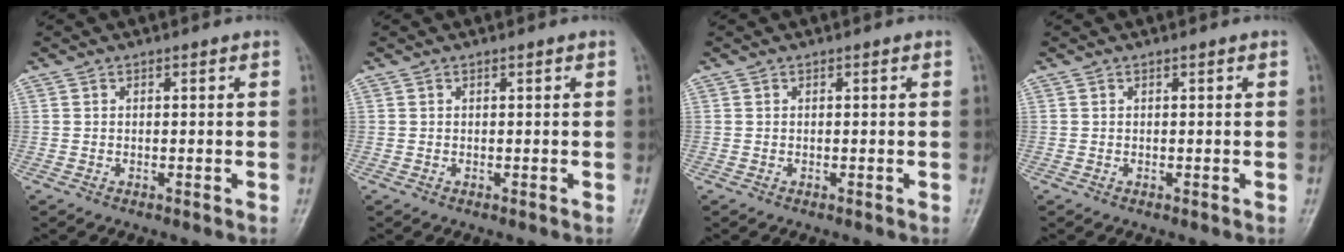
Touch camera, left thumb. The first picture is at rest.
{"total": 0.0}
{"total": 0.0}
{"total": 0.0}